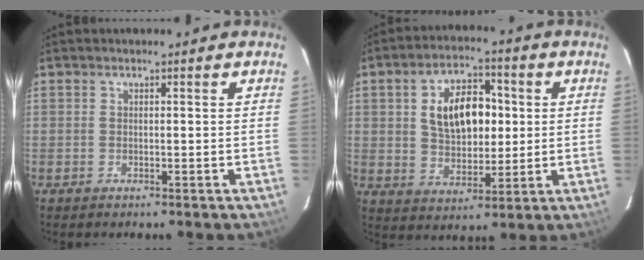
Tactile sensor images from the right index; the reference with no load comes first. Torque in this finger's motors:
{"motor_torque": [0.45, 0.00, 0.44, 0.10]}